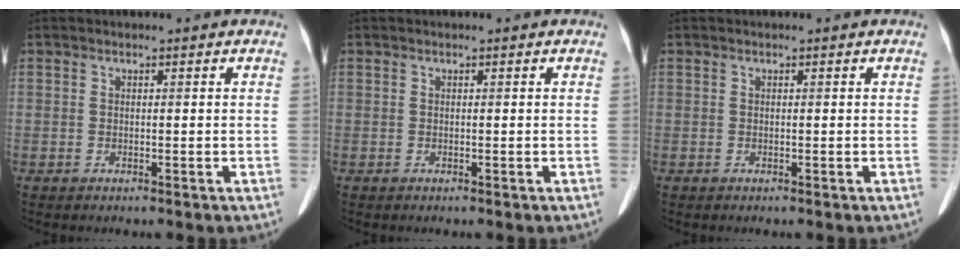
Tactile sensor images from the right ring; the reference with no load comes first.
{"total": 0.0}
{"total": 0.0}